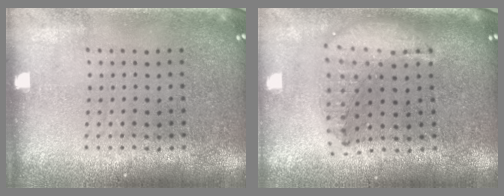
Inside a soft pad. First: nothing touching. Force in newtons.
{"total": 1.5, "press": 1.3, "slide": 0.7}